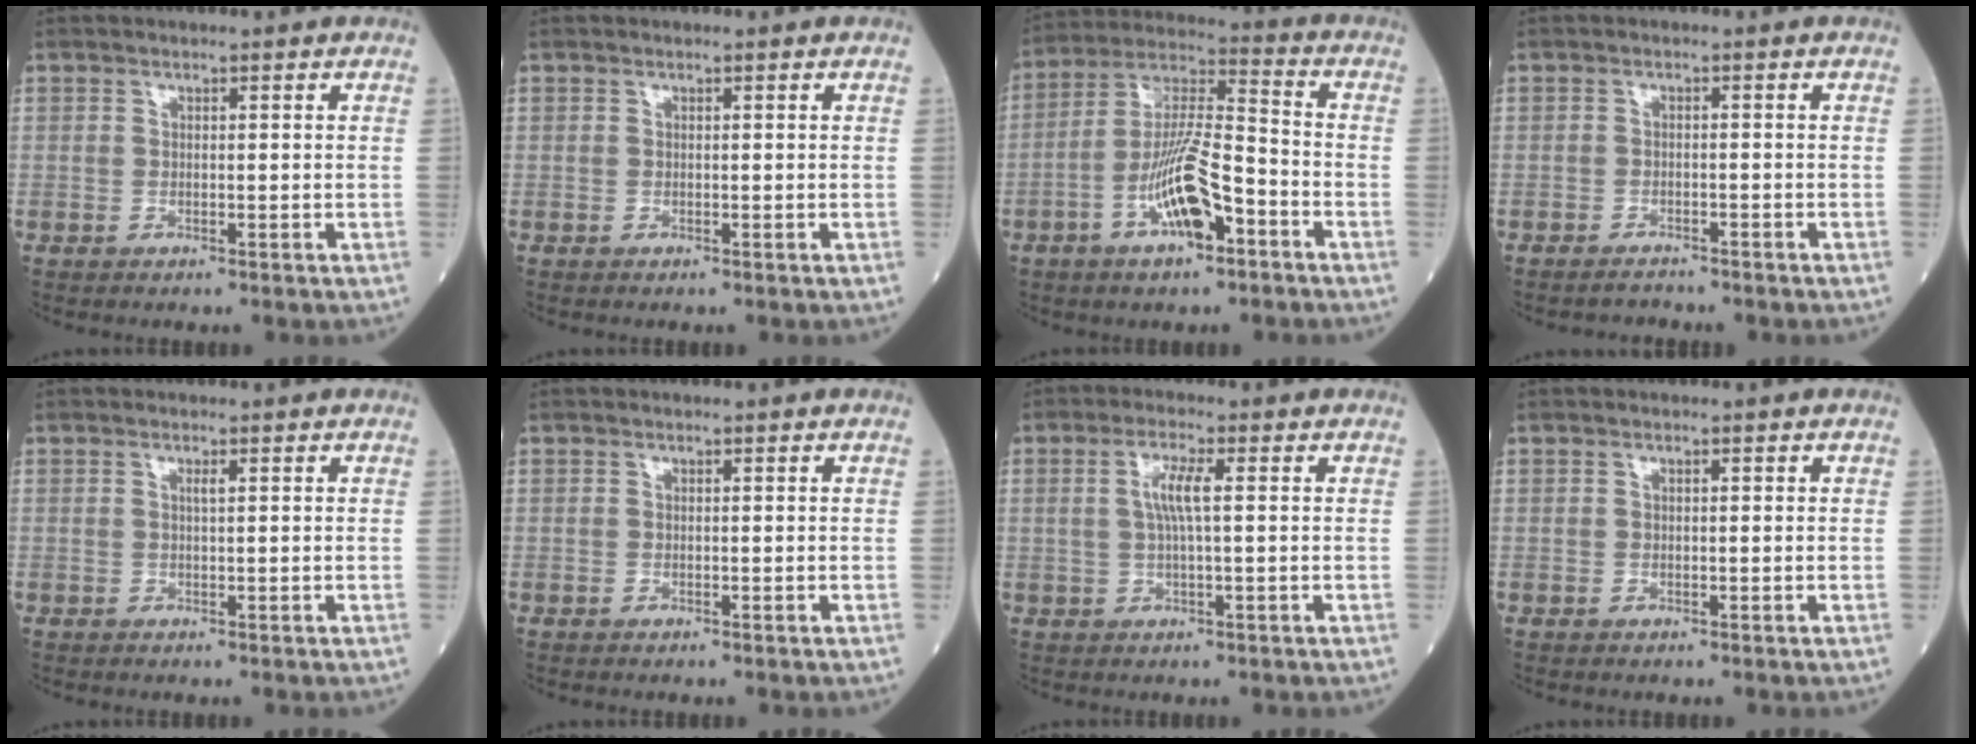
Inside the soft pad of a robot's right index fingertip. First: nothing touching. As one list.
[{"total": 0.0}, {"total": 12.2, "force": [-5.2, 2.6, 10.7], "torque": [-0.212, 0.006, -0.093]}, {"total": 1.5, "force": [-1.5, 0.2, -0.2], "torque": [0.001, -0.004, -0.023]}, {"total": 0.7, "force": [0.3, 0.0, 0.6], "torque": [-0.014, 0.000, 0.005]}, {"total": 0.0}, {"total": 4.1, "force": [0.6, 0.3, 4.0], "torque": [-0.081, 0.005, 0.012]}, {"total": 0.0}]